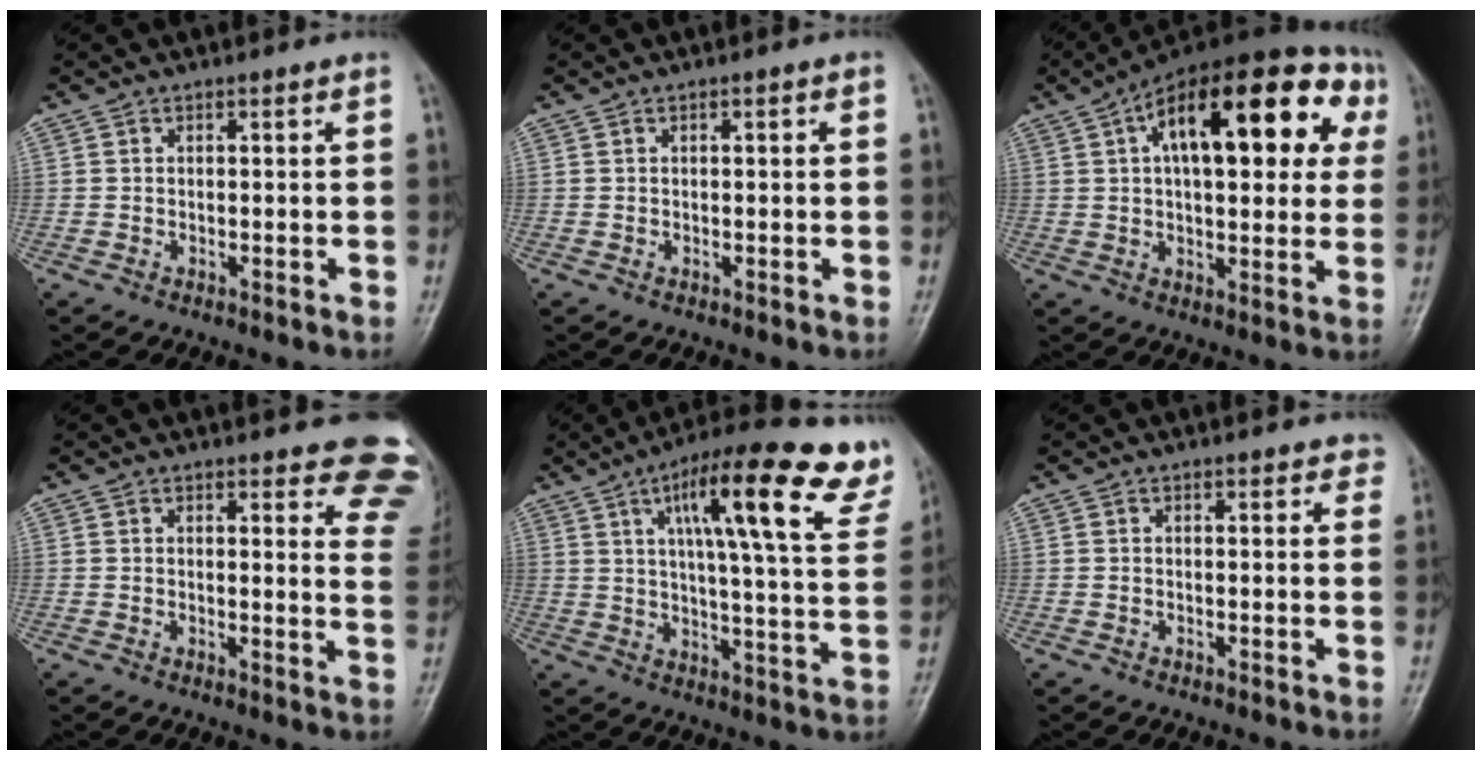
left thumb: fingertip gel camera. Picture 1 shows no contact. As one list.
[{"total": 1.0, "force": [0.2, 0.3, 0.9], "torque": [-0.013, 0.003, 0.002]}, {"total": 25.8, "force": [8.1, 11.6, 21.6], "torque": [-0.288, 0.038, 0.110]}, {"total": 11.8, "force": [9.7, 3.5, 5.7], "torque": [-0.020, -0.053, 0.082]}, {"total": 22.9, "force": [12.4, 5.1, 18.6], "torque": [-0.242, -0.028, 0.165]}, {"total": 2.4, "force": [1.8, 1.2, 0.8], "torque": [0.018, -0.003, 0.008]}]